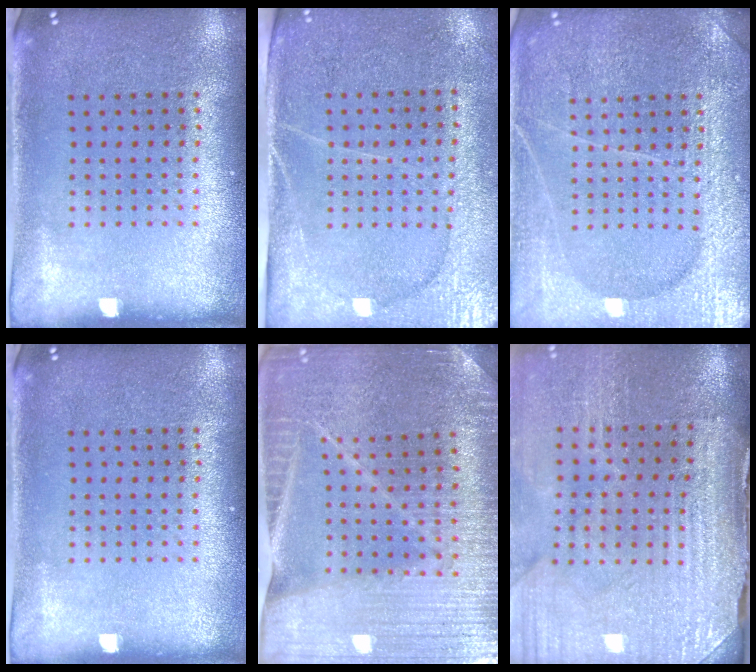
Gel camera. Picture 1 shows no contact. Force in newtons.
{"total": 3.0, "press": 2.8, "slide": 1.2}
{"total": 4.1, "press": 4.1, "slide": 0.5}
{"total": 0.0}
{"total": 3.3, "press": 3.2, "slide": 0.4}
{"total": 3.8, "press": 3.5, "slide": 1.4}